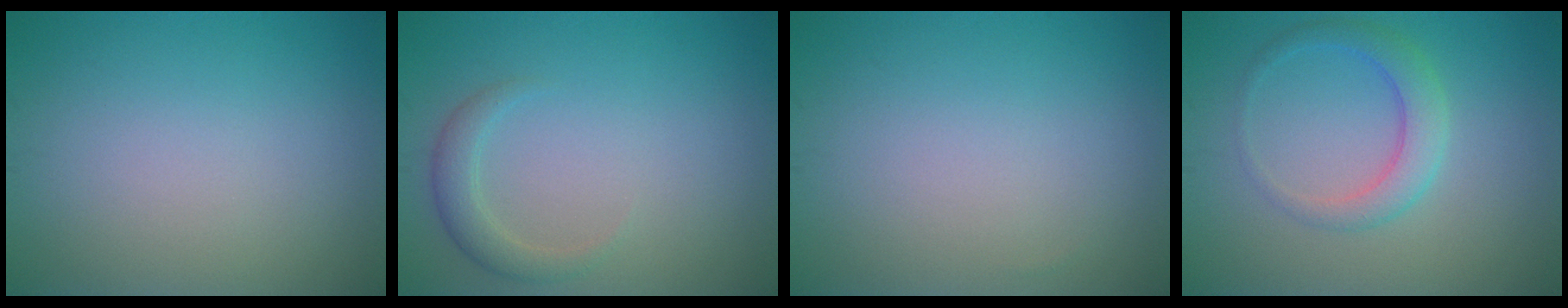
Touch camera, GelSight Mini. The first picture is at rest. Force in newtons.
{"total": 2.0, "press": 2.0, "slide": 0.2}
{"total": 0.0}
{"total": 3.0, "press": 3.0, "slide": 0.1}